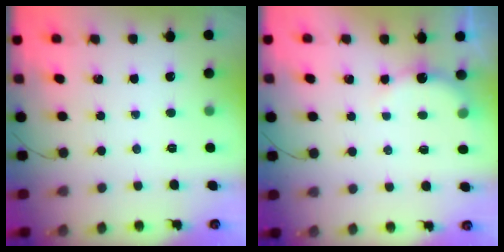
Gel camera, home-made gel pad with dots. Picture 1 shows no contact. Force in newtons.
{"total": 2.9, "press": 2.9, "slide": 0.5}